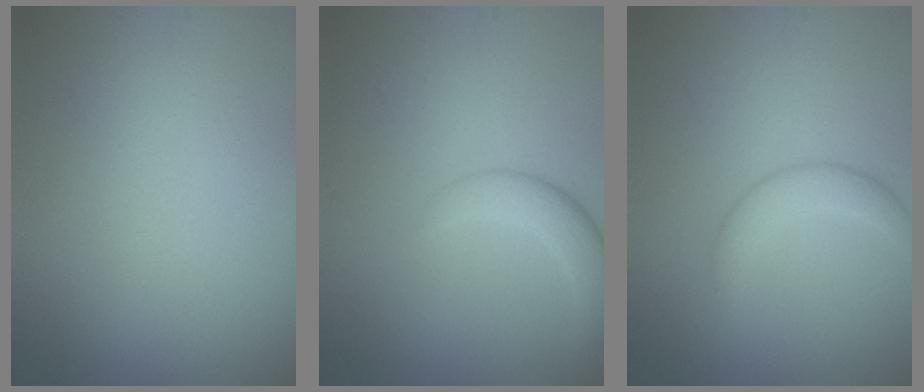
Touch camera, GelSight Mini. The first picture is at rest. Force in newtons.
{"total": 2.6, "press": 2.6, "slide": 0.2}
{"total": 2.4, "press": 2.4, "slide": 0.1}